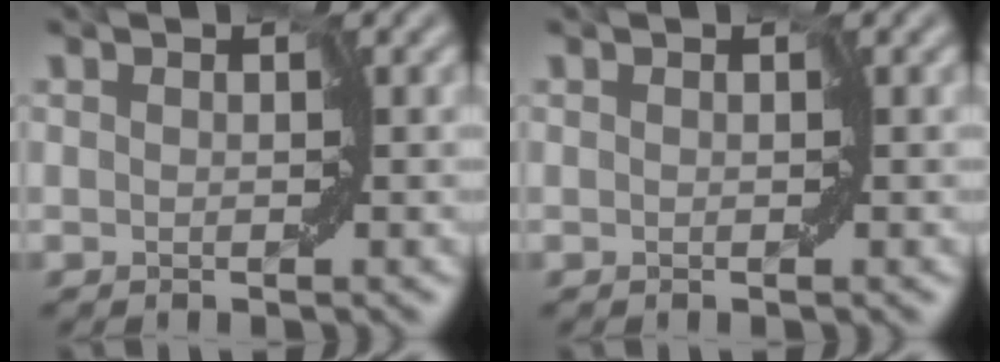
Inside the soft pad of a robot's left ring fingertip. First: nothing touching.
{"total": 0.0}